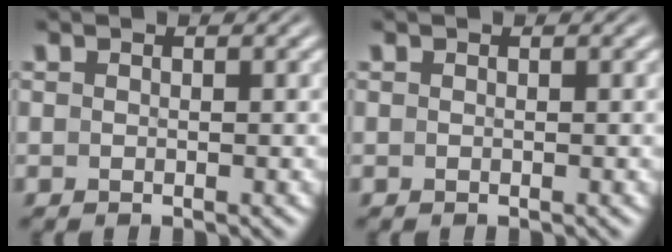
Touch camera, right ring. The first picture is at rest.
{"total": 0.0}